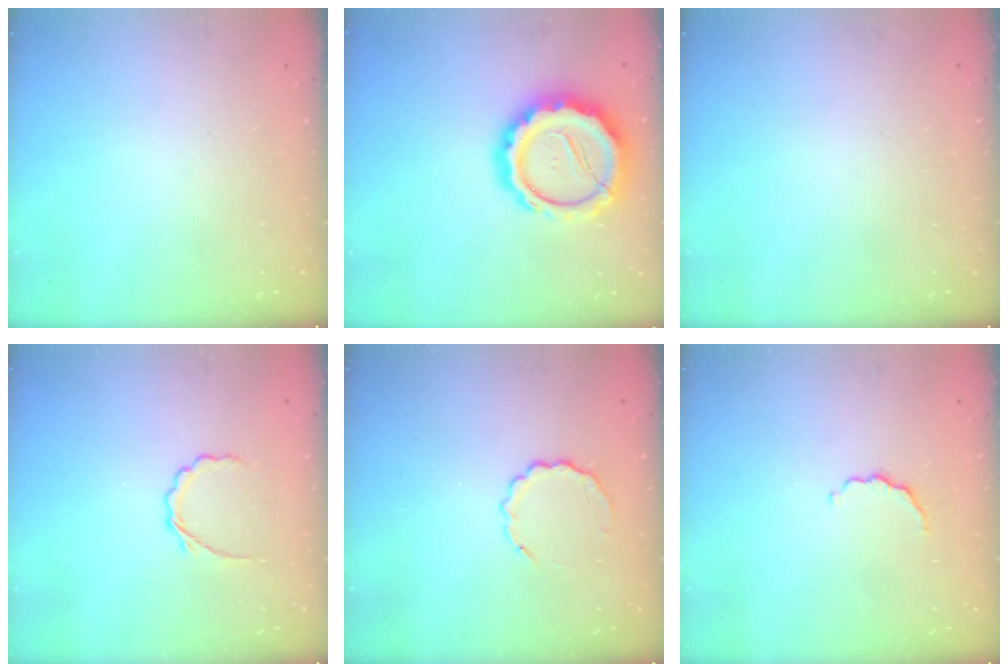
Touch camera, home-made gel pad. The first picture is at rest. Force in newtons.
{"total": 17.6, "press": 17.3, "slide": 3.2}
{"total": 0.0}
{"total": 4.0, "press": 3.8, "slide": 1.1}
{"total": 5.4, "press": 5.2, "slide": 1.5}
{"total": 3.8, "press": 3.7, "slide": 1.0}